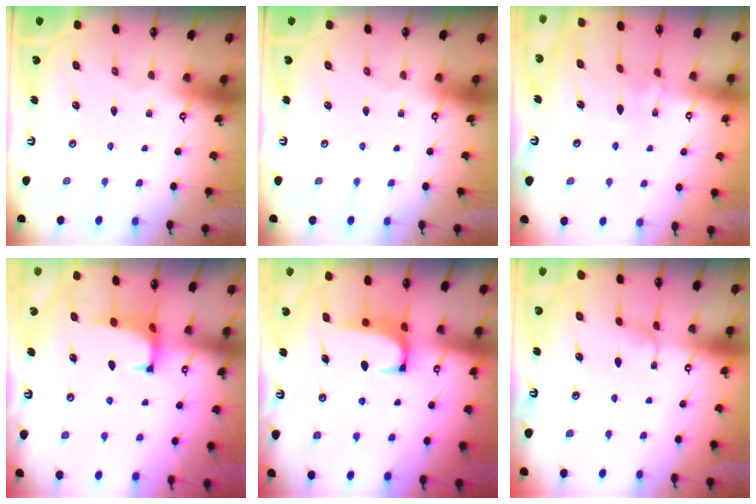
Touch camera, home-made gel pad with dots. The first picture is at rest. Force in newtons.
{"total": 0.0}
{"total": 2.0, "press": 2.0, "slide": 0.5}
{"total": 1.3, "press": 1.2, "slide": 0.7}
{"total": 2.8, "press": 2.8, "slide": 0.3}
{"total": 0.9, "press": 0.3, "slide": 0.8}